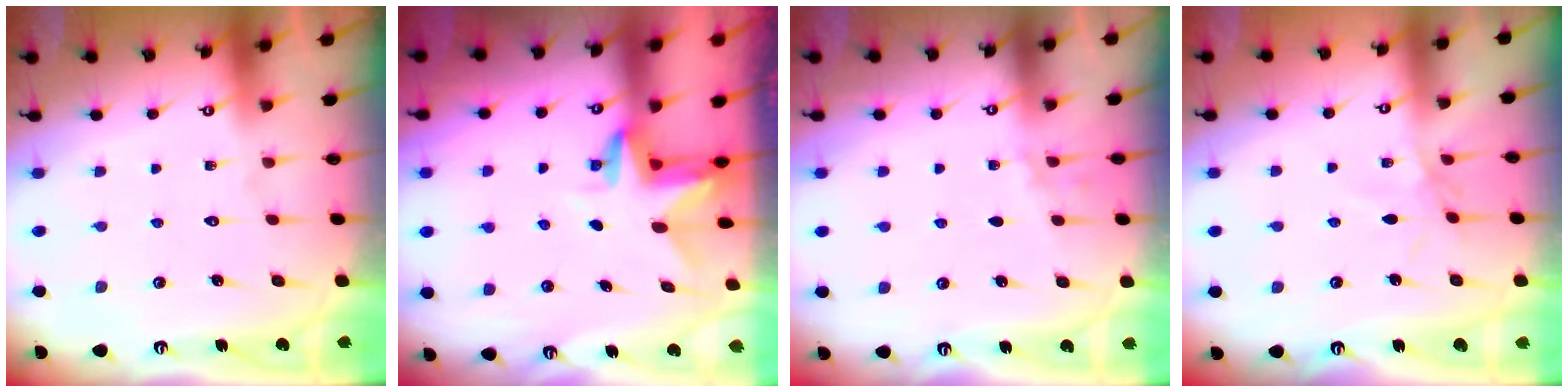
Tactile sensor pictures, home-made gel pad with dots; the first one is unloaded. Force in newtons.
{"total": 2.9, "press": 2.9, "slide": 0.2}
{"total": 2.5, "press": 1.6, "slide": 1.8}
{"total": 2.3, "press": 2.3, "slide": 0.5}